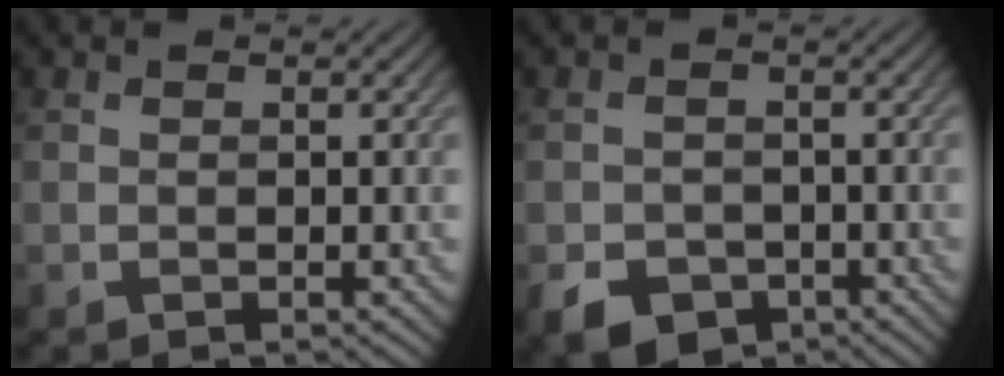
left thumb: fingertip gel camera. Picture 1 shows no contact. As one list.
[{"total": 4.7, "force": [-2.6, 3.4, 1.9], "torque": [-0.035, -0.012, -0.050]}]